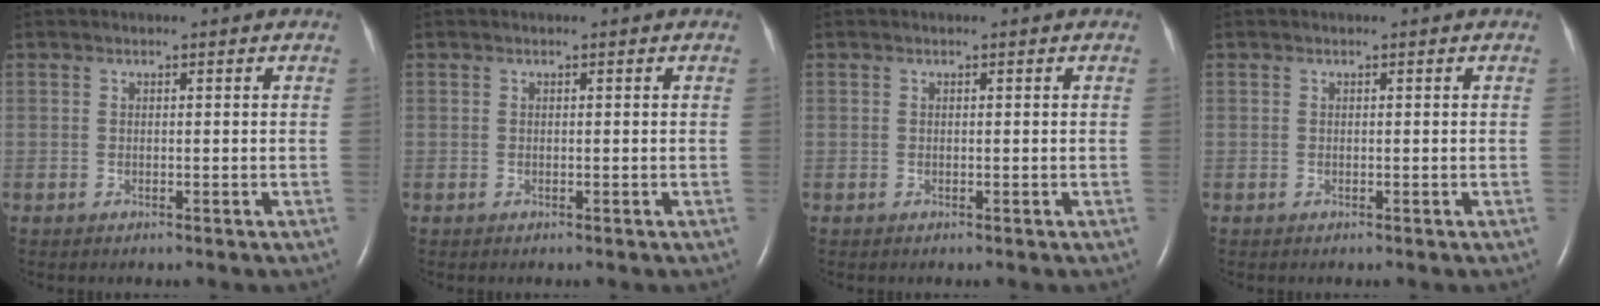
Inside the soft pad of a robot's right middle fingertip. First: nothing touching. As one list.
[{"total": 0.0}, {"total": 0.0}, {"total": 0.0}]